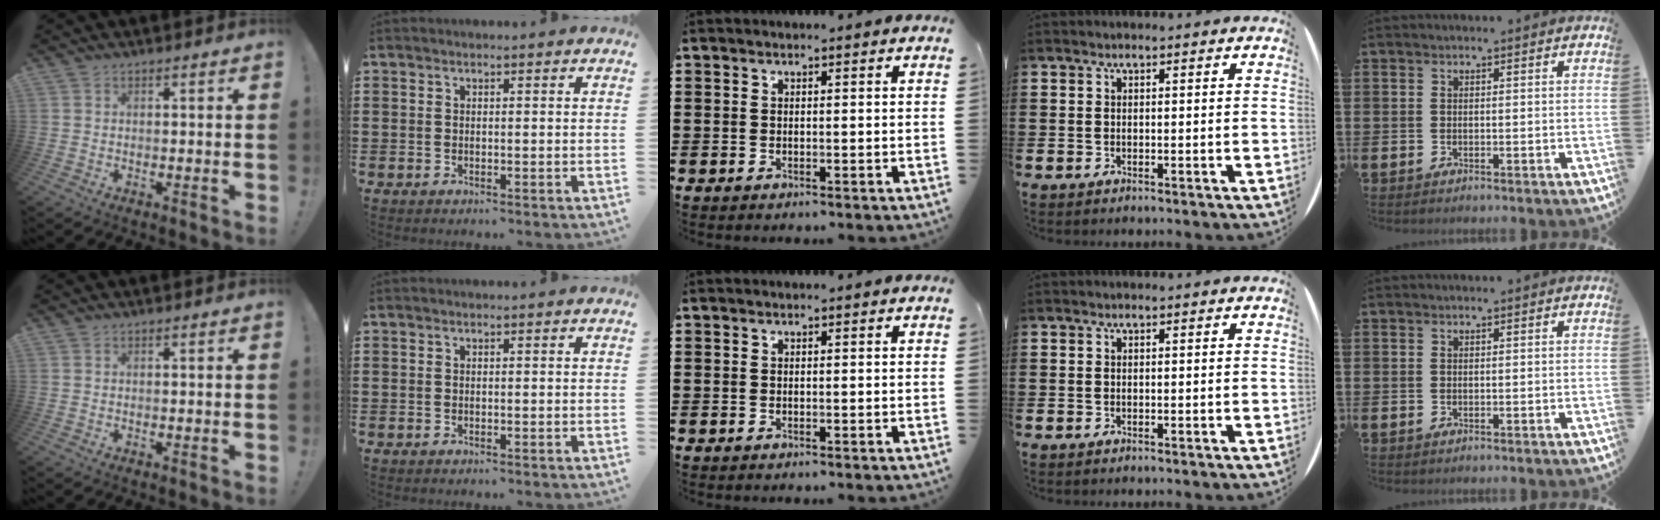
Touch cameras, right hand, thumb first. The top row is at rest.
{}